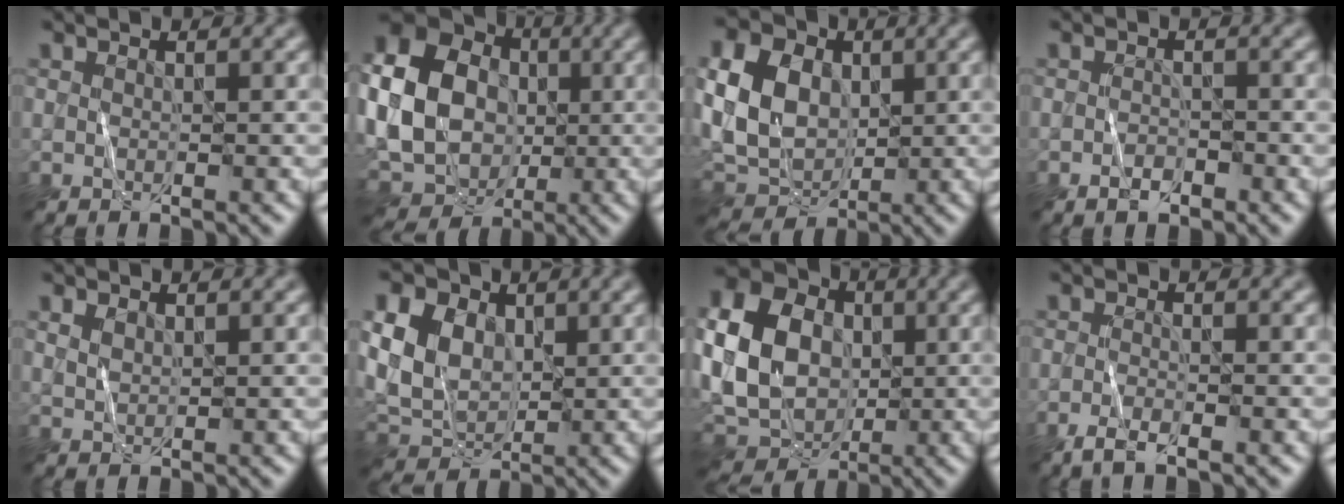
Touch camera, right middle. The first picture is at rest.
{"total": 18.7, "force": [0.3, 16.0, 9.6], "torque": [-0.234, 0.013, -0.036]}
{"total": 8.2, "force": [1.1, 6.3, 5.1], "torque": [-0.126, 0.004, 0.013]}
{"total": 1.5, "force": [-1.0, 0.7, 0.8], "torque": [-0.014, 0.002, -0.019]}
{"total": 1.2, "force": [0.8, 0.6, 0.6], "torque": [-0.018, 0.001, 0.019]}
{"total": 7.6, "force": [2.0, 5.7, 4.7], "torque": [-0.126, 0.007, 0.029]}
{"total": 12.7, "force": [0.4, 9.9, 8.0], "torque": [-0.191, -0.002, 0.002]}
{"total": 2.2, "force": [-1.5, 0.5, 1.6], "torque": [-0.030, -0.002, -0.032]}